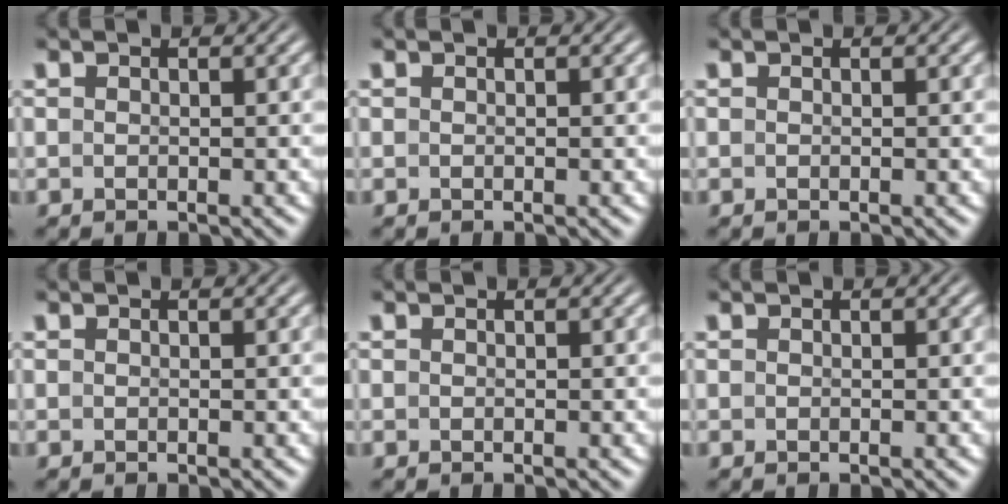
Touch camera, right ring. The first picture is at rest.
{"total": 0.0}
{"total": 0.0}
{"total": 0.0}
{"total": 0.0}
{"total": 0.0}